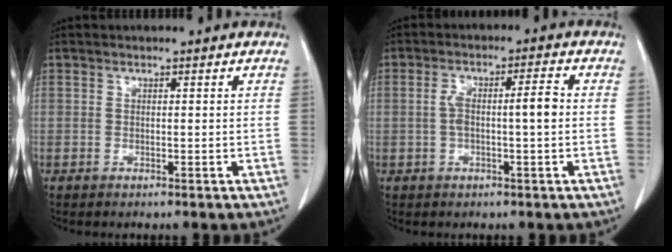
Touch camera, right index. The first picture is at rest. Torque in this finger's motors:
{"motor_torque": [0.16, 0.05, 0.11, 0.03]}